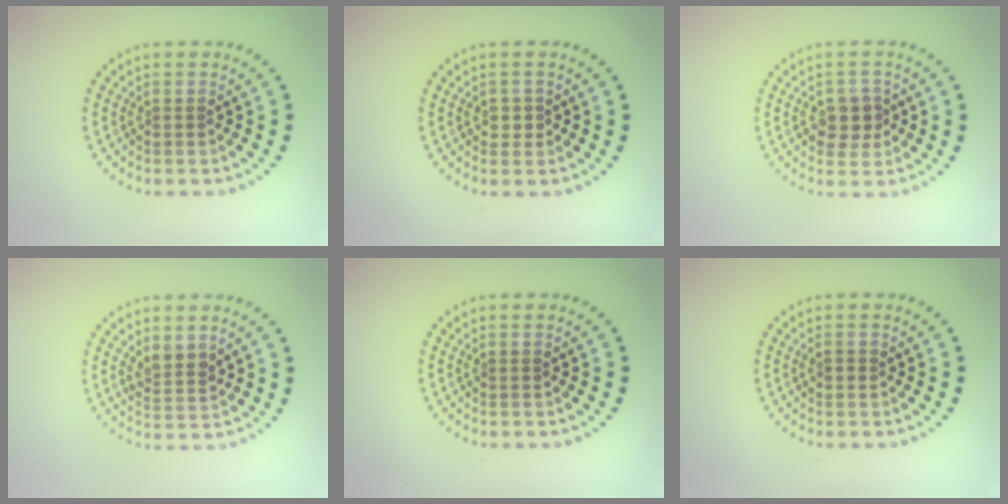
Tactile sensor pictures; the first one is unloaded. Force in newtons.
{"total": 1.2, "press": 1.0, "slide": 0.5}
{"total": 2.9, "press": 2.8, "slide": 0.9}
{"total": 2.2, "press": 2.1, "slide": 0.8}
{"total": 0.0}
{"total": 0.7, "press": 0.7, "slide": 0.2}